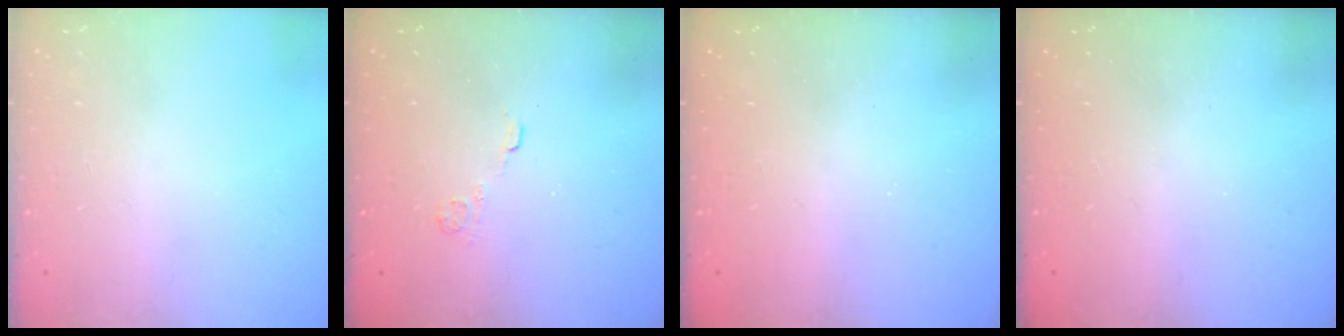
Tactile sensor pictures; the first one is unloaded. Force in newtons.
{"total": 2.7, "press": 2.3, "slide": 1.4}
{"total": 2.5, "press": 2.4, "slide": 0.8}
{"total": 2.3, "press": 2.2, "slide": 0.8}